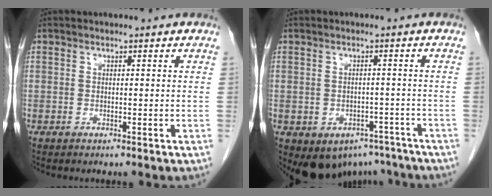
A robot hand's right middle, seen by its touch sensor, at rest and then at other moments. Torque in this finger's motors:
{"motor_torque": [1.07, -1.07, 0.07, 0.09]}